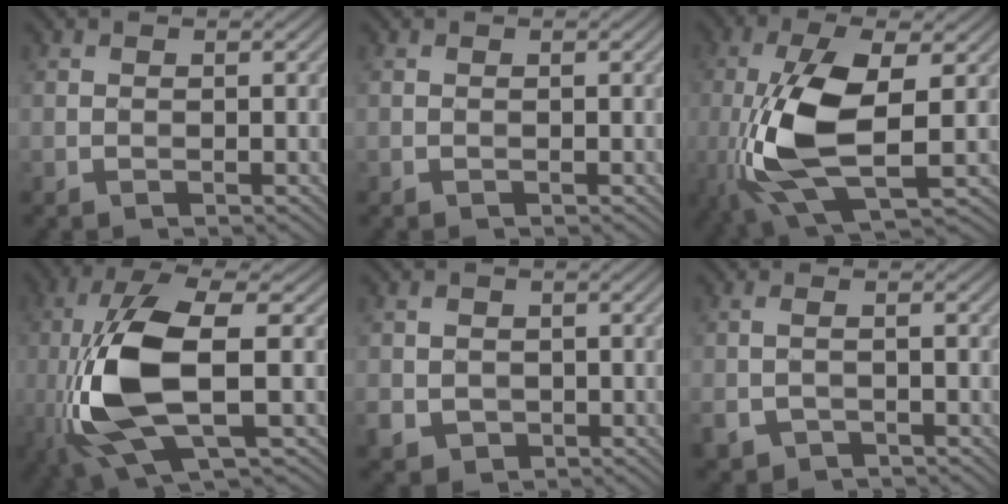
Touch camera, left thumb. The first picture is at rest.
{"total": 0.0}
{"total": 11.6, "force": [-1.8, 4.3, 10.6], "torque": [-0.236, -0.003, -0.034]}
{"total": 12.1, "force": [-2.1, 4.0, 11.2], "torque": [-0.253, -0.001, -0.042]}
{"total": 3.5, "force": [-1.0, 3.1, 1.2], "torque": [-0.038, -0.010, -0.019]}
{"total": 2.0, "force": [-1.3, 0.9, 1.1], "torque": [-0.033, -0.003, -0.027]}